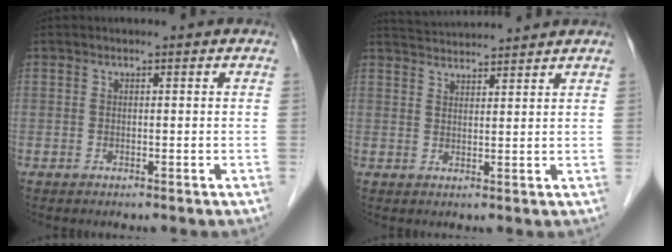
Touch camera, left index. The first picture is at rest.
{"total": 6.6, "force": [6.5, -0.5, 1.1], "torque": [-0.028, 0.029, 0.102]}